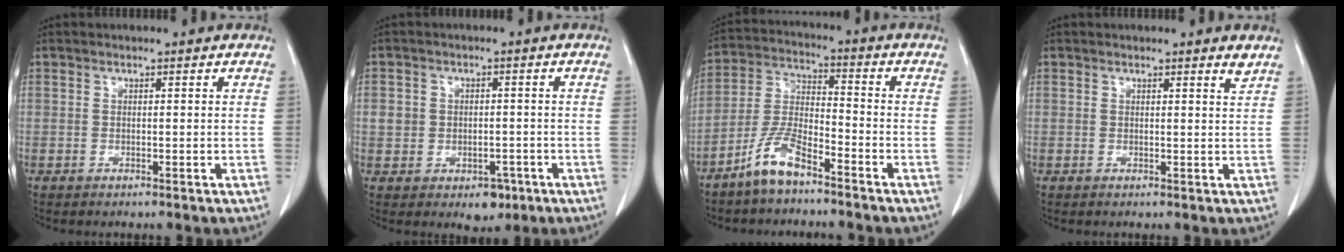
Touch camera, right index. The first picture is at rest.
{"total": 5.3, "force": [-1.6, 4.2, 2.7], "torque": [-0.025, 0.011, -0.009]}
{"total": 8.1, "force": [-5.9, 1.9, 5.2], "torque": [-0.121, -0.007, -0.122]}
{"total": 1.3, "force": [1.2, -0.1, 0.5], "torque": [-0.015, -0.011, 0.009]}